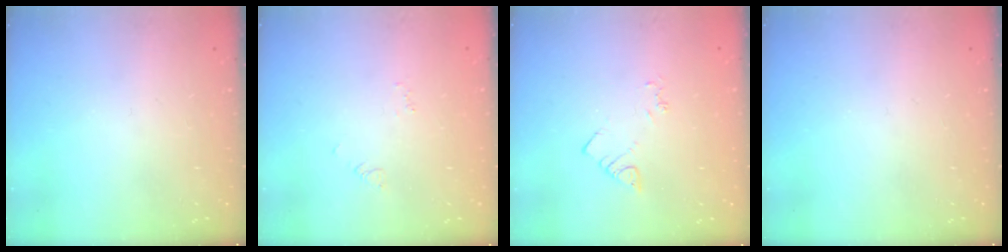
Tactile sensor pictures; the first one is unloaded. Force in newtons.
{"total": 1.7, "press": 1.6, "slide": 0.3}
{"total": 3.2, "press": 3.2, "slide": 0.5}
{"total": 0.0}